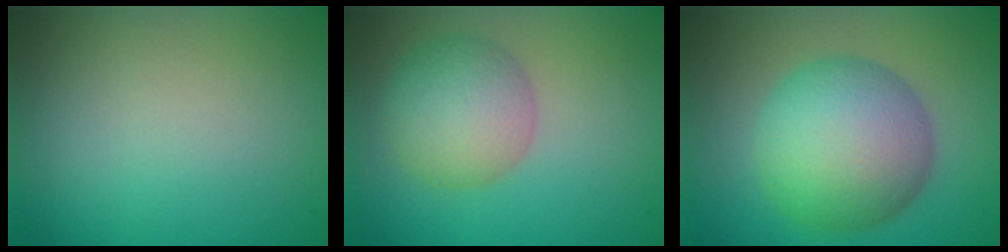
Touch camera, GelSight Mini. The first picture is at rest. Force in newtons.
{"total": 5.1, "press": 5.1, "slide": 0.1}
{"total": 9.0, "press": 9.0, "slide": 0.0}